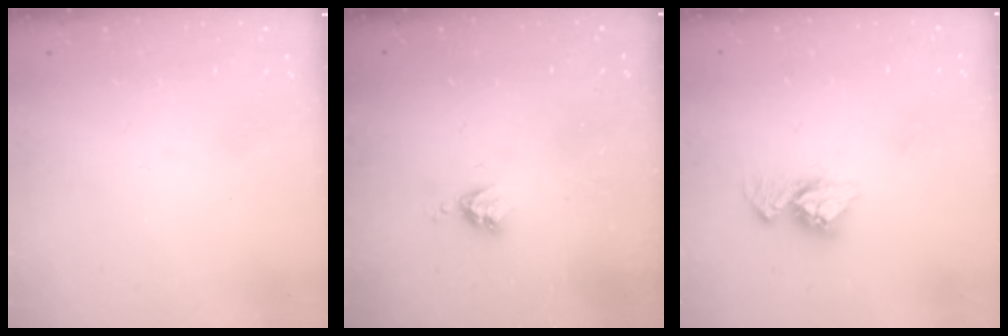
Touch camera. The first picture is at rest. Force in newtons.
{"total": 3.3, "press": 3.3, "slide": 0.4}
{"total": 11.1, "press": 11.0, "slide": 0.9}